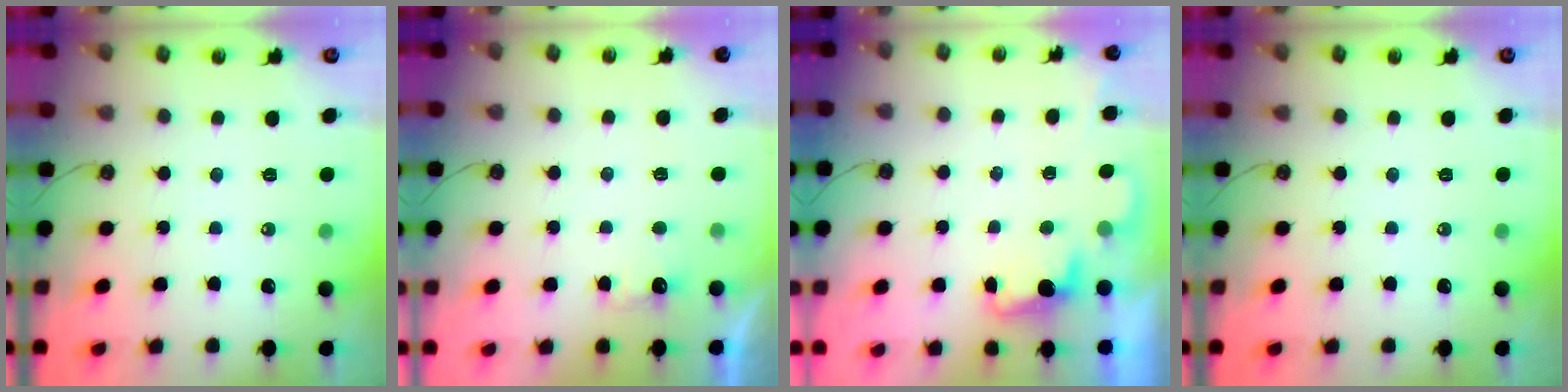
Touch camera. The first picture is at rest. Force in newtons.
{"total": 2.4, "press": 2.2, "slide": 0.8}
{"total": 2.2, "press": 2.1, "slide": 0.7}
{"total": 0.0}